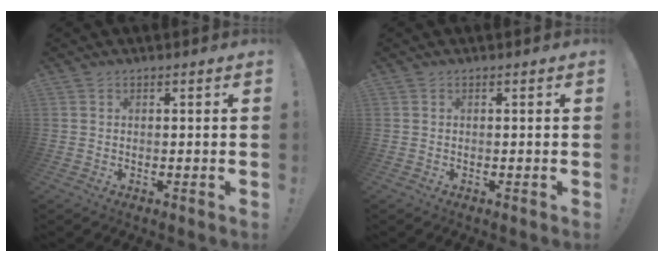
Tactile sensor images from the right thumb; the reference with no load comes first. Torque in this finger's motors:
{"motor_torque": [0.00, 0.00, 0.00, 0.00, 0.00]}